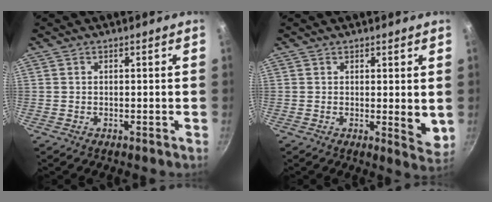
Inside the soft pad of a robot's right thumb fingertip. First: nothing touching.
{"total": 4.7, "force": [1.2, 1.6, 4.2], "torque": [-0.053, -0.015, 0.018]}